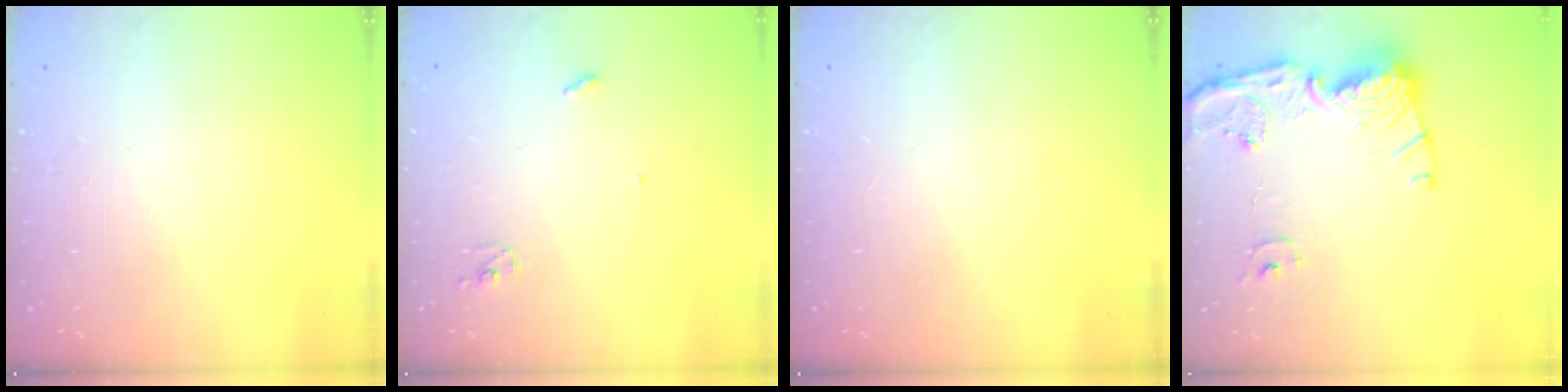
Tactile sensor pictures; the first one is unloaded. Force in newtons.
{"total": 2.8, "press": 2.8, "slide": 0.2}
{"total": 0.0}
{"total": 16.3, "press": 16.2, "slide": 1.5}